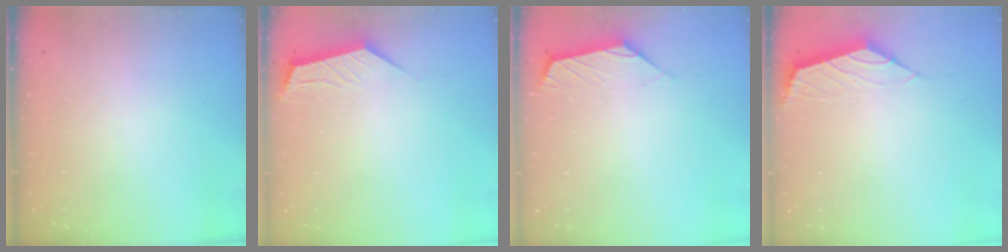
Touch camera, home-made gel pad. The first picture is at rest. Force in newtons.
{"total": 2.4, "press": 2.4, "slide": 0.3}
{"total": 1.5, "press": 1.5, "slide": 0.3}
{"total": 2.3, "press": 2.2, "slide": 0.6}